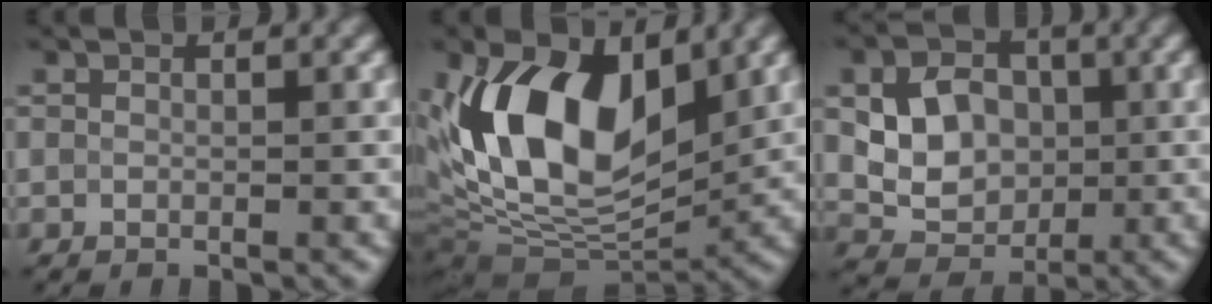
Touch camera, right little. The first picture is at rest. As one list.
[{"total": 13.5, "force": [3.2, 7.9, 10.4], "torque": [-0.188, -0.003, 0.055]}, {"total": 5.1, "force": [0.5, 4.2, 2.9], "torque": [-0.055, 0.002, 0.009]}]